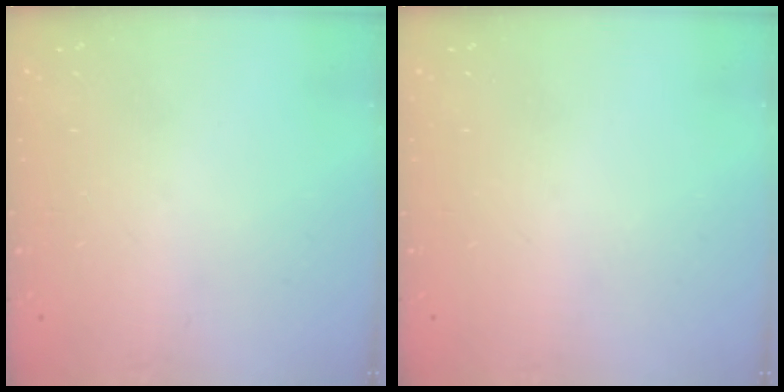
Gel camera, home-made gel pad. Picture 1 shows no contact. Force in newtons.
{"total": 0.0}